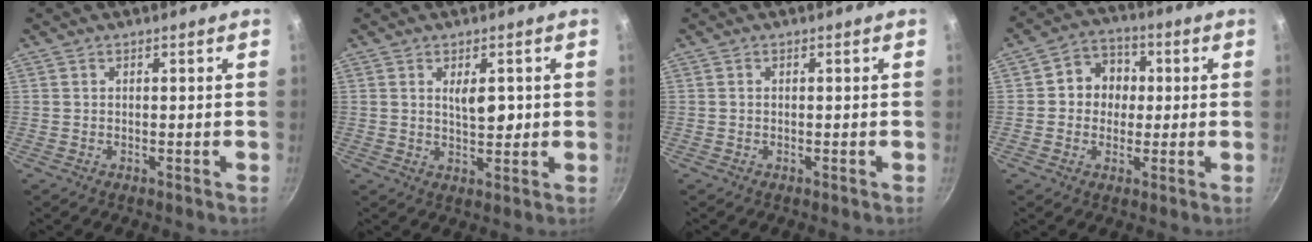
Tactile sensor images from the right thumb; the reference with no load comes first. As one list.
[{"total": 4.5, "force": [1.0, 2.2, 3.9], "torque": [-0.043, -0.013, 0.015]}, {"total": 0.0}, {"total": 7.9, "force": [0.5, 7.1, 3.5], "torque": [-0.011, 0.013, -0.006]}]